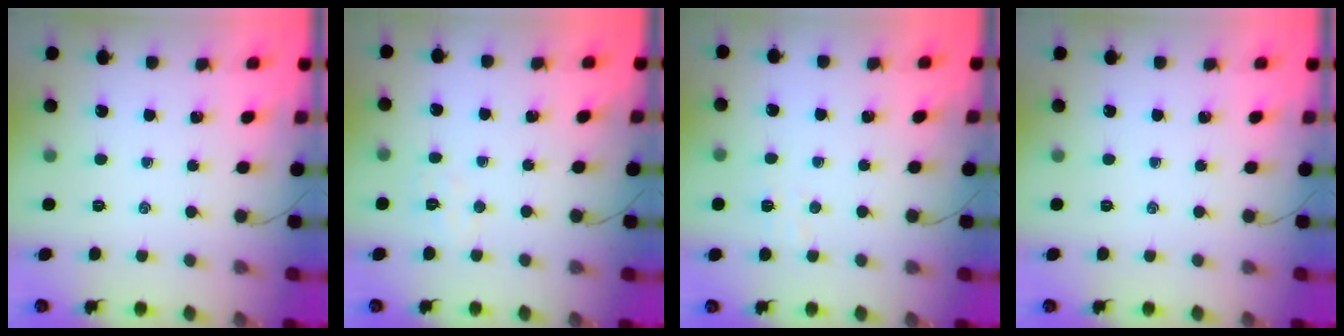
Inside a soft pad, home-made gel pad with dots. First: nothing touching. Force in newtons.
{"total": 3.5, "press": 3.4, "slide": 0.8}
{"total": 3.5, "press": 3.4, "slide": 0.8}
{"total": 0.0}